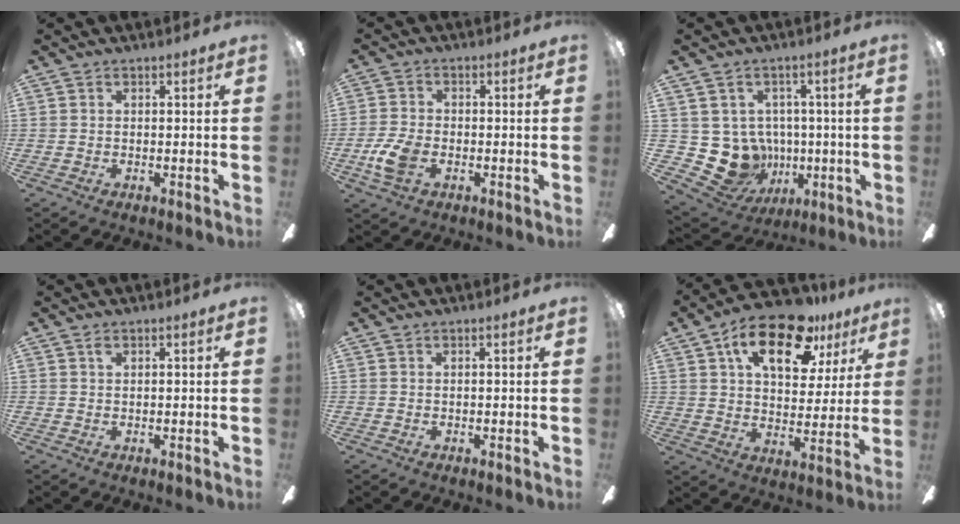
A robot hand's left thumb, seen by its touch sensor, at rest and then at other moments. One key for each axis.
{"total": 7.7, "fx": -2.5, "fy": 5.0, "fz": 5.3, "tx": -0.105, "ty": 0.007, "tz": -0.044}
{"total": 12.0, "fx": -1.6, "fy": 11.1, "fz": 4.3, "tx": -0.117, "ty": -0.005, "tz": -0.007}
{"total": 1.0, "fx": 0.4, "fy": 0.6, "fz": 0.7, "tx": -0.014, "ty": 0.003, "tz": 0.008}
{"total": 0.0}
{"total": 19.4, "fx": 10.8, "fy": 9.6, "fz": 13.0, "tx": -0.206, "ty": -0.039, "tz": 0.181}